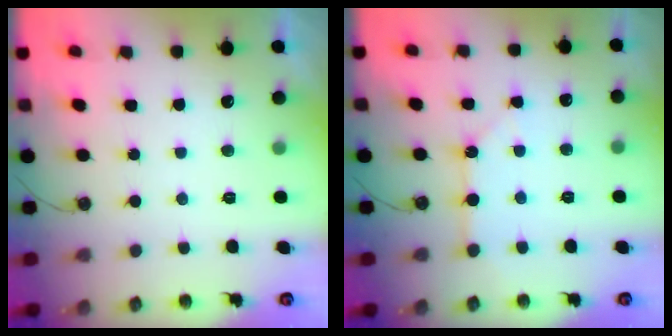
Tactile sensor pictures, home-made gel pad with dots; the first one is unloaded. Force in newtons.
{"total": 2.5, "press": 2.5, "slide": 0.2}